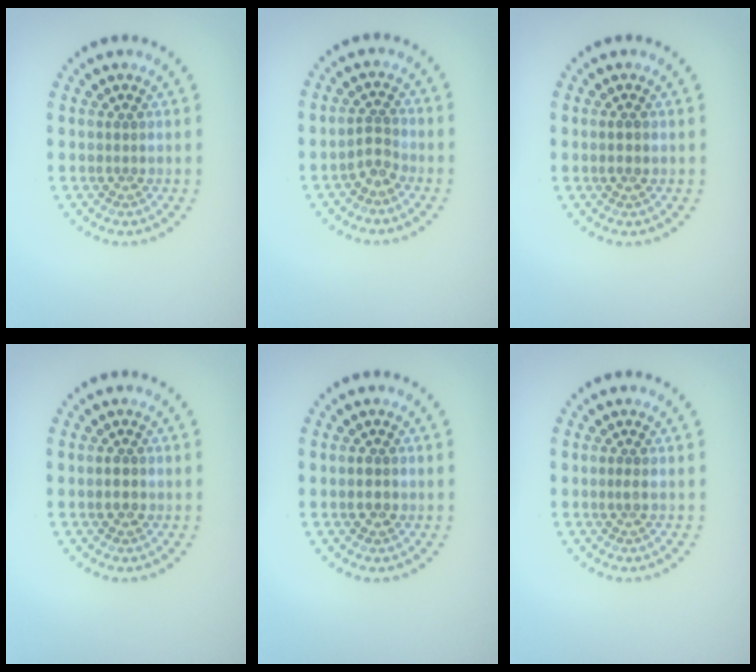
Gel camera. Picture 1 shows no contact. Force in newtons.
{"total": 1.8, "press": 1.5, "slide": 1.1}
{"total": 1.0, "press": 1.0, "slide": 0.4}
{"total": 1.2, "press": 1.1, "slide": 0.2}
{"total": 1.1, "press": 1.0, "slide": 0.2}
{"total": 0.6, "press": 0.5, "slide": 0.4}